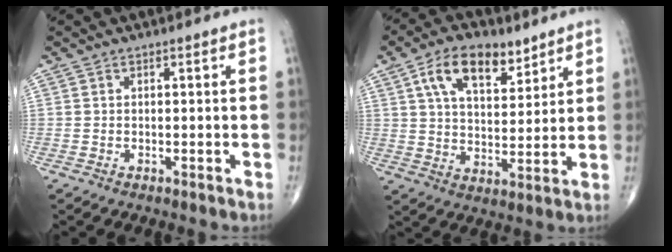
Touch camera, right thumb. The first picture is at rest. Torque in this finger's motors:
{"motor_torque": [-0.89, 1.64, 0.11, -0.01, 0.05]}